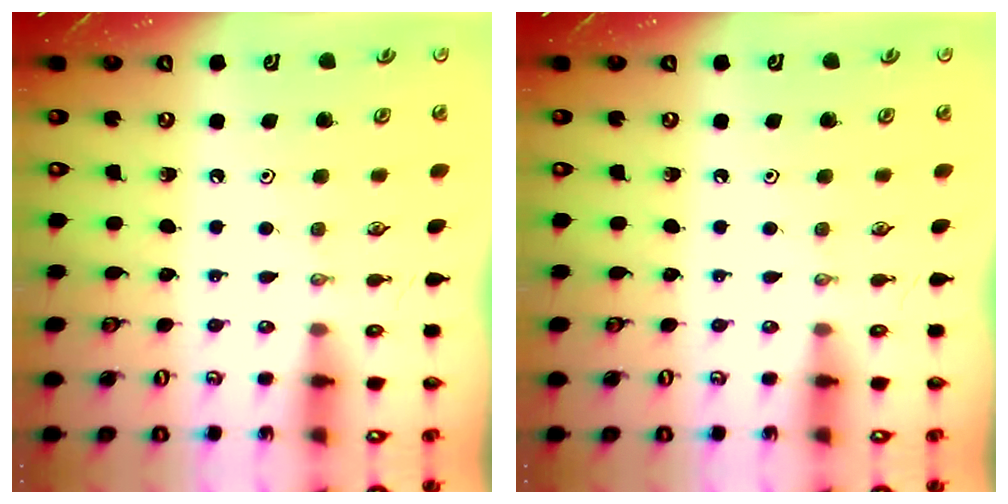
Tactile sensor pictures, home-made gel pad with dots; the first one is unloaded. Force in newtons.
{"total": 0.0}